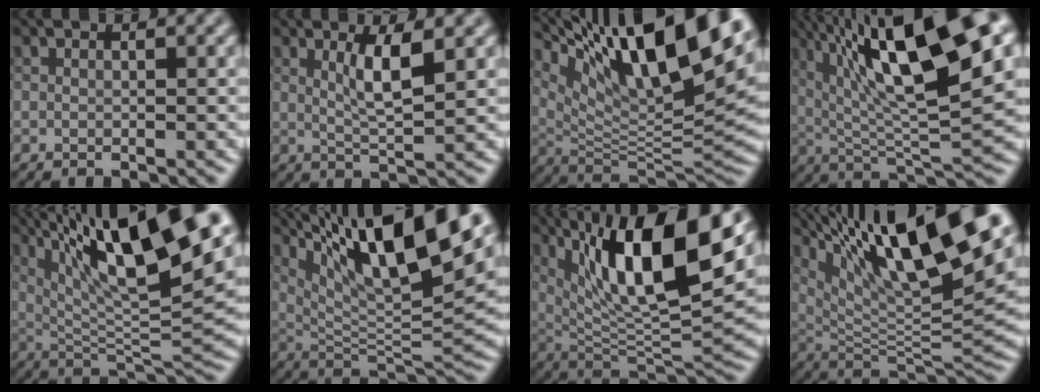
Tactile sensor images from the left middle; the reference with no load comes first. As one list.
[{"total": 3.4, "force": [1.2, 0.6, 3.1], "torque": [-0.057, -0.004, 0.023]}, {"total": 15.6, "force": [8.1, 4.3, 12.7], "torque": [-0.219, 0.011, 0.151]}, {"total": 16.0, "force": [6.3, 4.0, 14.2], "torque": [-0.231, 0.021, 0.107]}, {"total": 14.7, "force": [6.8, 3.3, 12.6], "torque": [-0.212, 0.014, 0.122]}, {"total": 14.2, "force": [7.2, 3.0, 11.9], "torque": [-0.201, 0.011, 0.134]}, {"total": 13.0, "force": [5.5, 3.2, 11.4], "torque": [-0.191, -0.001, 0.101]}, {"total": 16.6, "force": [8.4, 4.2, 13.7], "torque": [-0.238, 0.010, 0.156]}]